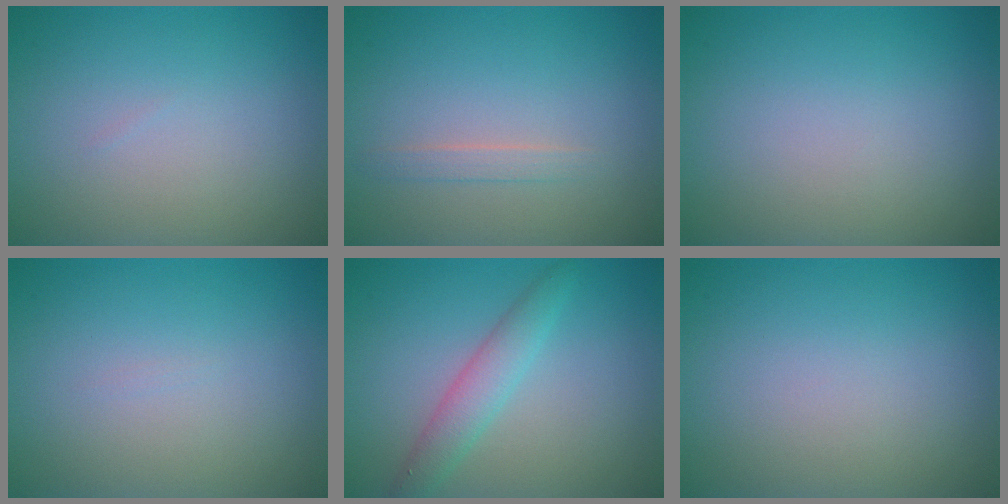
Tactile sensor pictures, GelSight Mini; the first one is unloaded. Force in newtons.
{"total": 1.1, "press": 1.1, "slide": 0.1}
{"total": 0.0}
{"total": 0.0}
{"total": 2.8, "press": 2.8, "slide": 0.0}
{"total": 0.0}